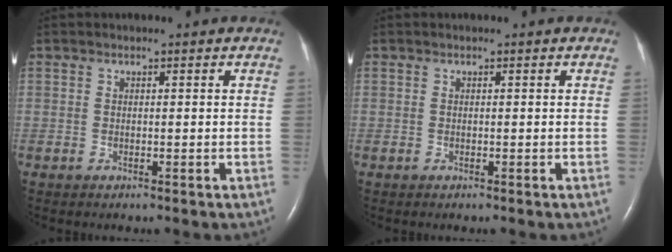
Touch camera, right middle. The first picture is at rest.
{"total": 0.0}